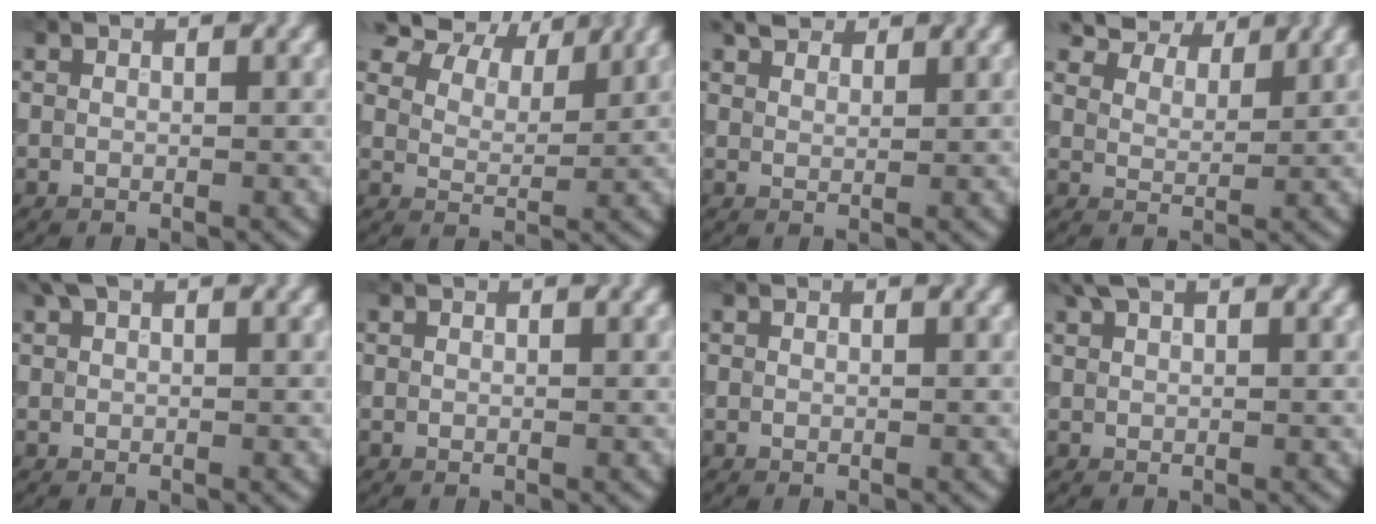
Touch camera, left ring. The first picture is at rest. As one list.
[{"total": 9.4, "force": [7.2, 4.1, 4.4], "torque": [-0.093, 0.007, 0.137]}, {"total": 2.3, "force": [1.9, 1.0, 0.9], "torque": [-0.025, 0.005, 0.043]}, {"total": 6.1, "force": [5.2, 2.3, 2.3], "torque": [-0.054, -0.012, 0.109]}, {"total": 1.5, "force": [0.9, 0.8, 0.9], "torque": [-0.015, 0.009, 0.014]}, {"total": 0.0}, {"total": 0.0}, {"total": 2.4, "force": [1.6, 1.1, 1.4], "torque": [-0.032, 0.012, 0.031]}]